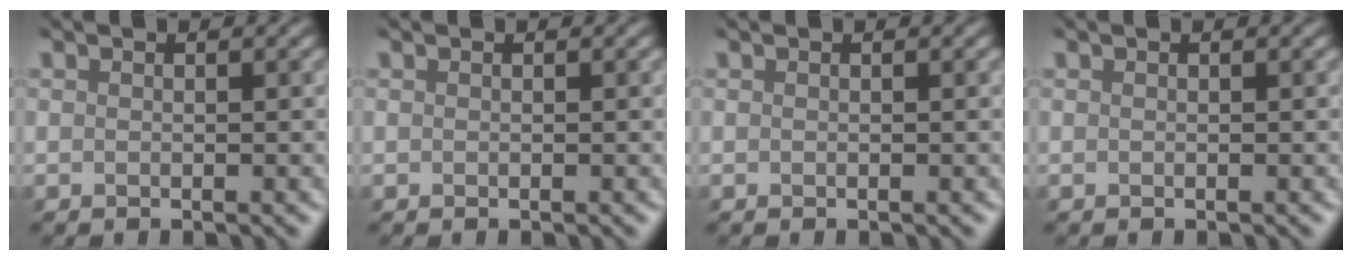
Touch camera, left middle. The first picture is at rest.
{"total": 0.0}
{"total": 0.0}
{"total": 0.0}